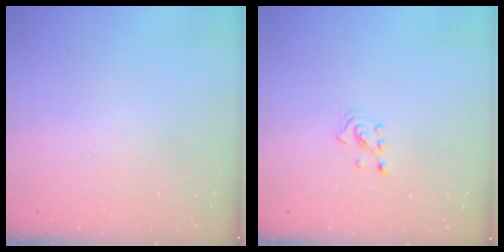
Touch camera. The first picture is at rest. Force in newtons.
{"total": 2.1, "press": 2.1, "slide": 0.3}